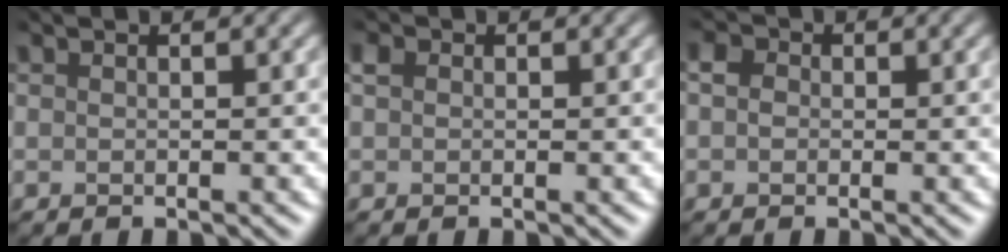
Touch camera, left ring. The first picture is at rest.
{"total": 0.6, "force": [-0.3, 0.4, -0.2], "torque": [-0.005, 0.008, -0.001]}
{"total": 1.2, "force": [-0.8, 0.8, -0.4], "torque": [0.000, 0.006, -0.014]}